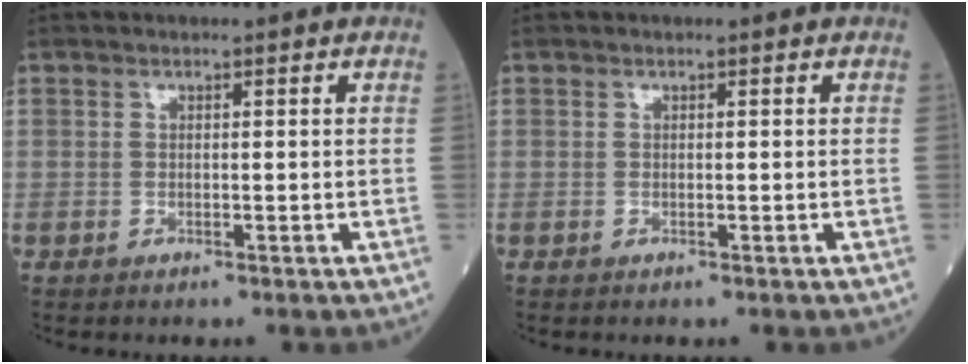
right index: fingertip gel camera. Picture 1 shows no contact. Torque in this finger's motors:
{"motor_torque": [0.02, 0.17, 0.06, 0.01]}